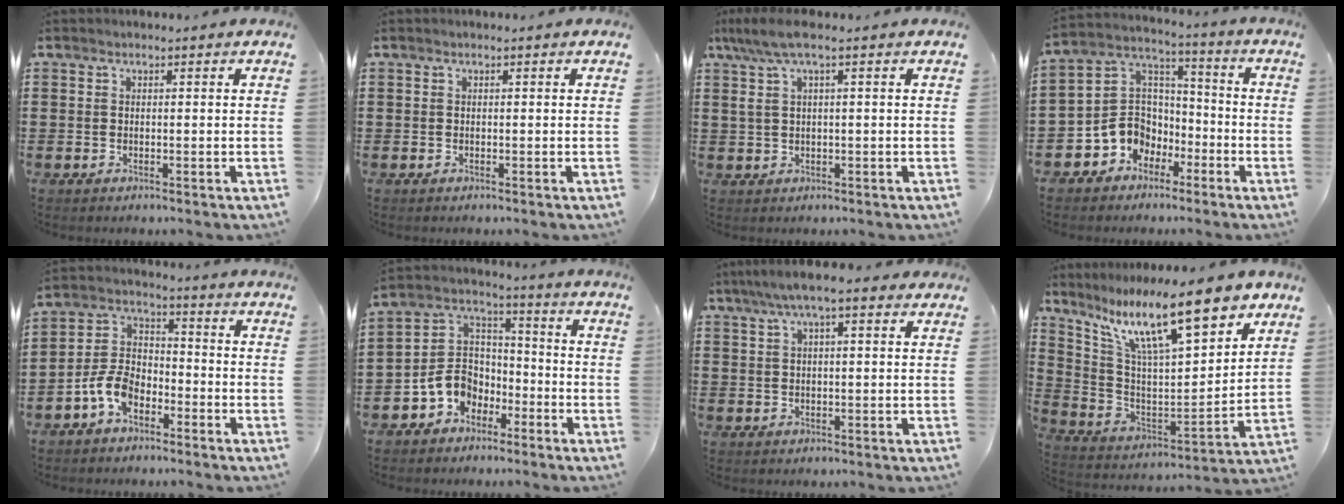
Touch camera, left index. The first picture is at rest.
{"total": 0.0}
{"total": 4.5, "force": [1.3, 0.7, 4.2], "torque": [-0.098, -0.004, 0.019]}
{"total": 7.4, "force": [-3.3, 6.5, 1.3], "torque": [-0.057, 0.007, -0.066]}
{"total": 7.1, "force": [-4.0, 4.1, 4.1], "torque": [-0.114, 0.005, -0.085]}
{"total": 7.2, "force": [-3.5, 6.0, 2.0], "torque": [-0.072, 0.012, -0.072]}
{"total": 5.5, "force": [3.3, 1.1, 4.2], "torque": [-0.088, 0.005, 0.057]}
{"total": 15.0, "force": [10.4, 3.4, 10.2], "torque": [-0.201, -0.056, 0.173]}